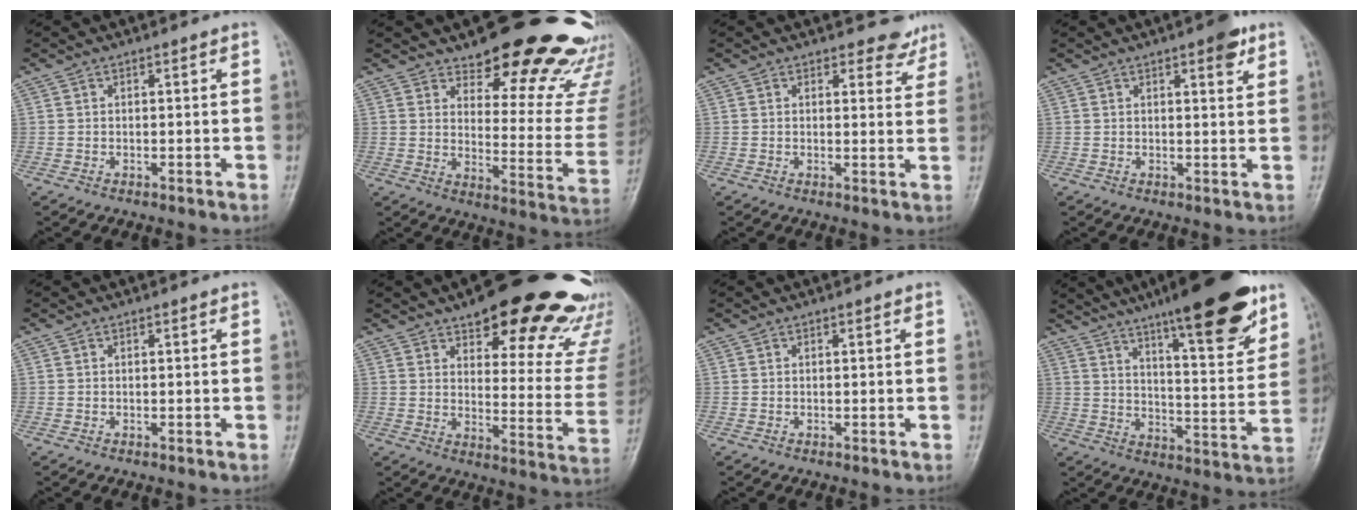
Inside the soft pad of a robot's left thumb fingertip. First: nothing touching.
{"total": 23.8, "force": [21.0, 6.6, 8.9], "torque": [-0.064, -0.178, 0.258]}
{"total": 4.5, "force": [3.9, 2.1, 0.4], "torque": [0.020, -0.031, 0.035]}
{"total": 4.3, "force": [2.5, 1.4, 3.2], "torque": [-0.035, -0.011, 0.030]}
{"total": 0.0}
{"total": 27.0, "force": [20.0, 9.3, 15.7], "torque": [-0.153, -0.098, 0.247]}
{"total": 0.0}
{"total": 22.0, "force": [14.3, 4.9, 15.9], "torque": [-0.207, -0.062, 0.216]}